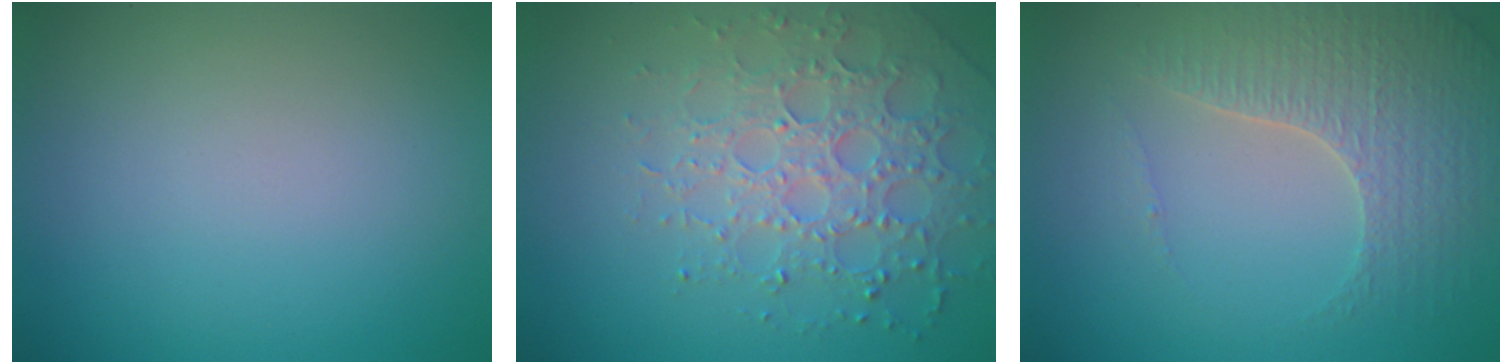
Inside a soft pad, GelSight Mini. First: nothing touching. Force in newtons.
{"total": 4.3, "press": 4.2, "slide": 0.9}
{"total": 3.8, "press": 3.7, "slide": 0.9}